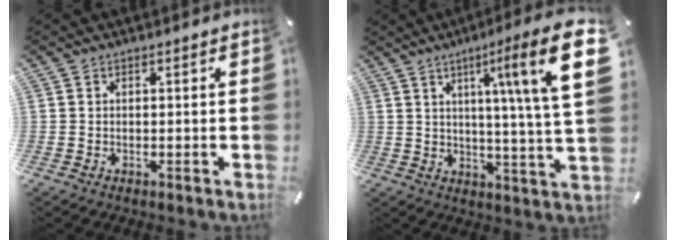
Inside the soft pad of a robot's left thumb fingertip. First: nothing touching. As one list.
[{"total": 19.5, "force": [7.5, 1.5, 17.9], "torque": [-0.264, -0.045, 0.090]}]